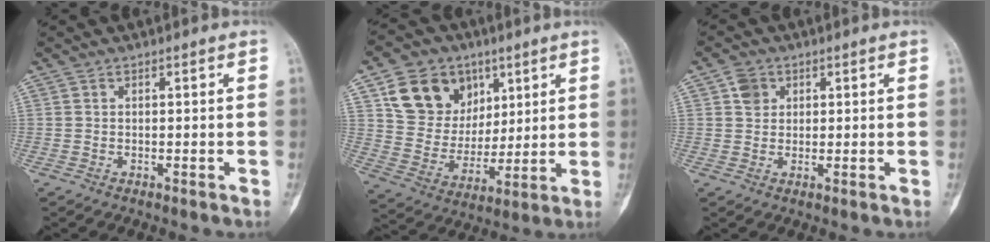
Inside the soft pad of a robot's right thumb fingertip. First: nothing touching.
{"total": 15.8, "force": [7.3, 12.4, 6.5], "torque": [-0.077, -0.020, 0.139]}
{"total": 3.2, "force": [1.2, 2.7, 1.1], "torque": [-0.004, -0.003, 0.018]}